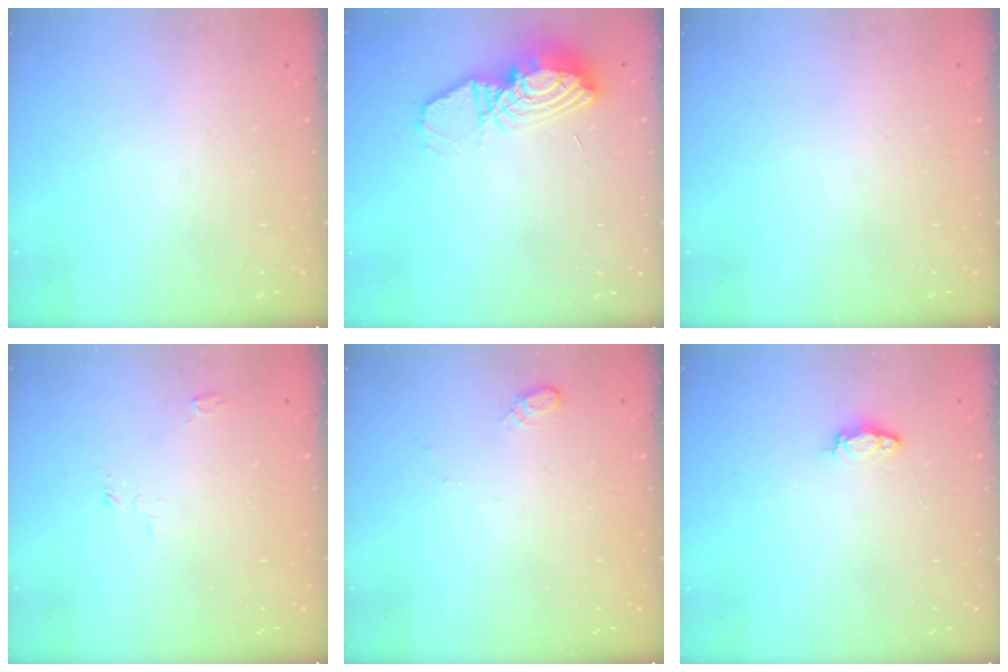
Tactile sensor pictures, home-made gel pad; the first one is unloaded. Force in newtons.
{"total": 12.6, "press": 12.5, "slide": 1.1}
{"total": 0.0}
{"total": 2.7, "press": 2.7, "slide": 0.3}
{"total": 4.8, "press": 4.7, "slide": 0.7}
{"total": 3.7, "press": 3.6, "slide": 0.4}